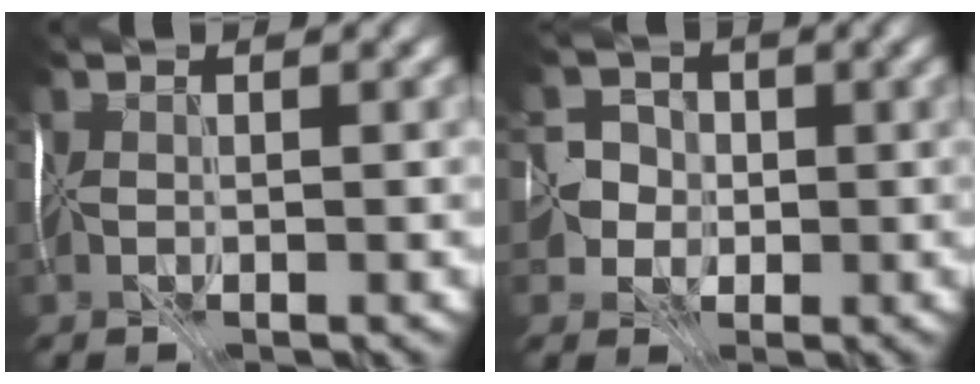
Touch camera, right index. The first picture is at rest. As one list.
[{"total": 3.5, "force": [-0.9, 3.4, 0.1], "torque": [0.032, 0.010, -0.032]}]